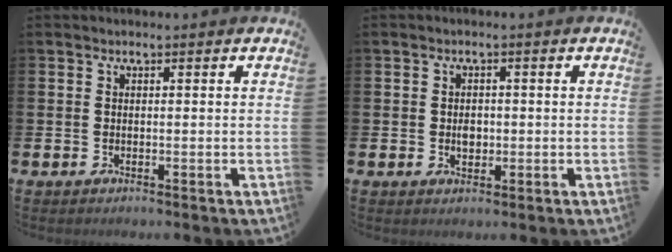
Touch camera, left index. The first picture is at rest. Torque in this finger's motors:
{"motor_torque": [0.31, -0.24, 0.02, 0.06]}